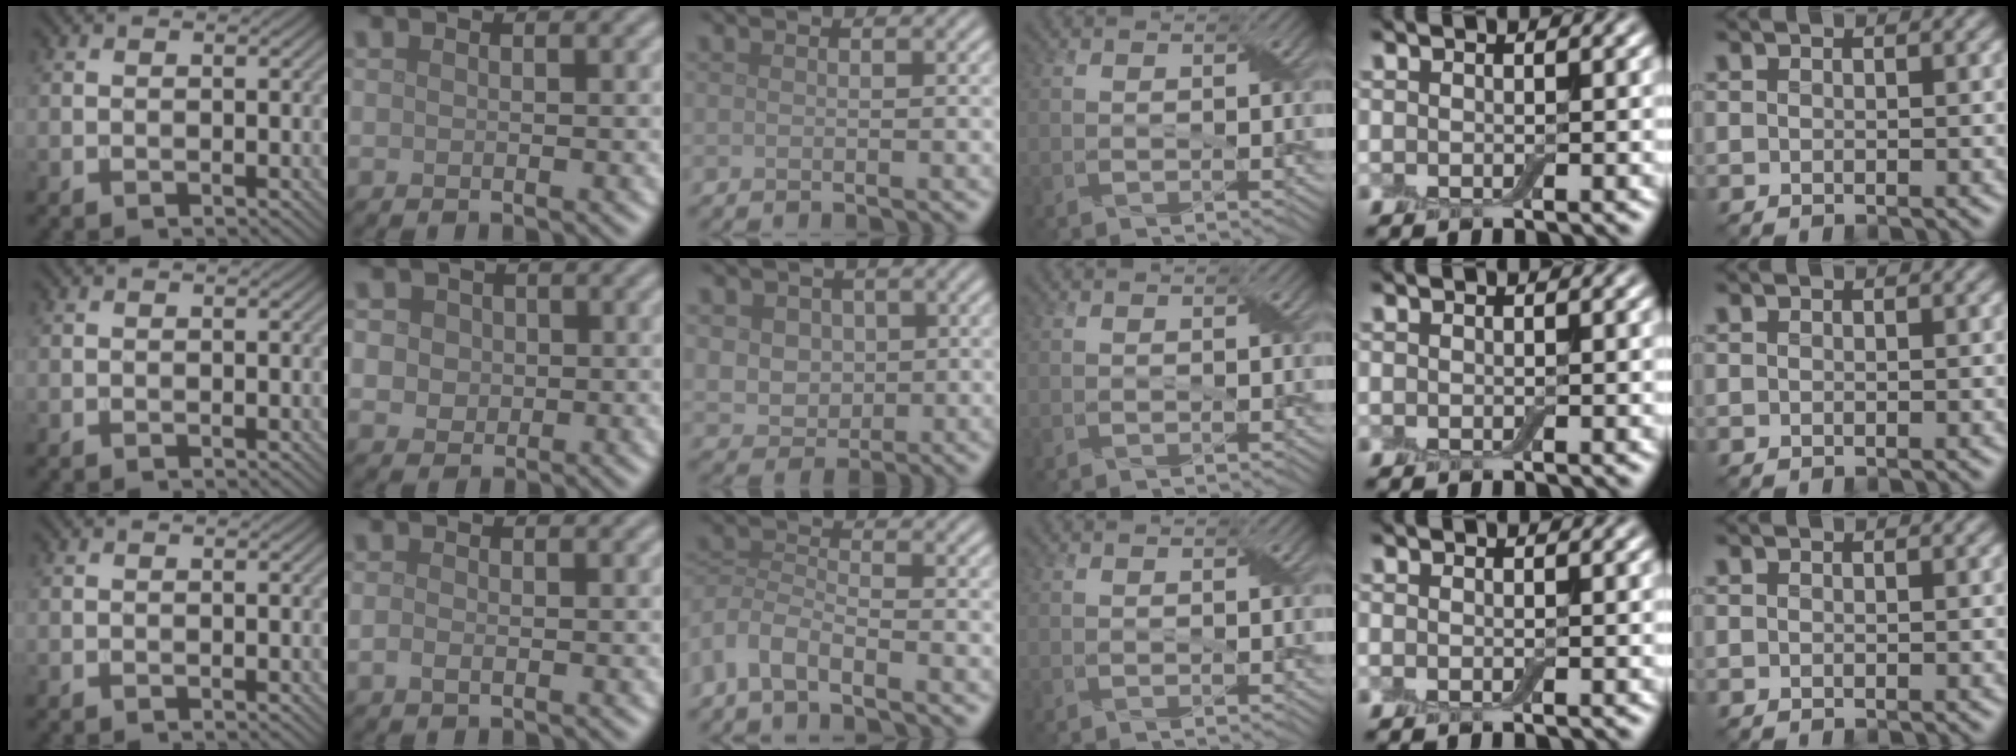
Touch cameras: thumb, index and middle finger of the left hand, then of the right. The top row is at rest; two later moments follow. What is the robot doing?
{"motion": "fold", "object": "cloth"}